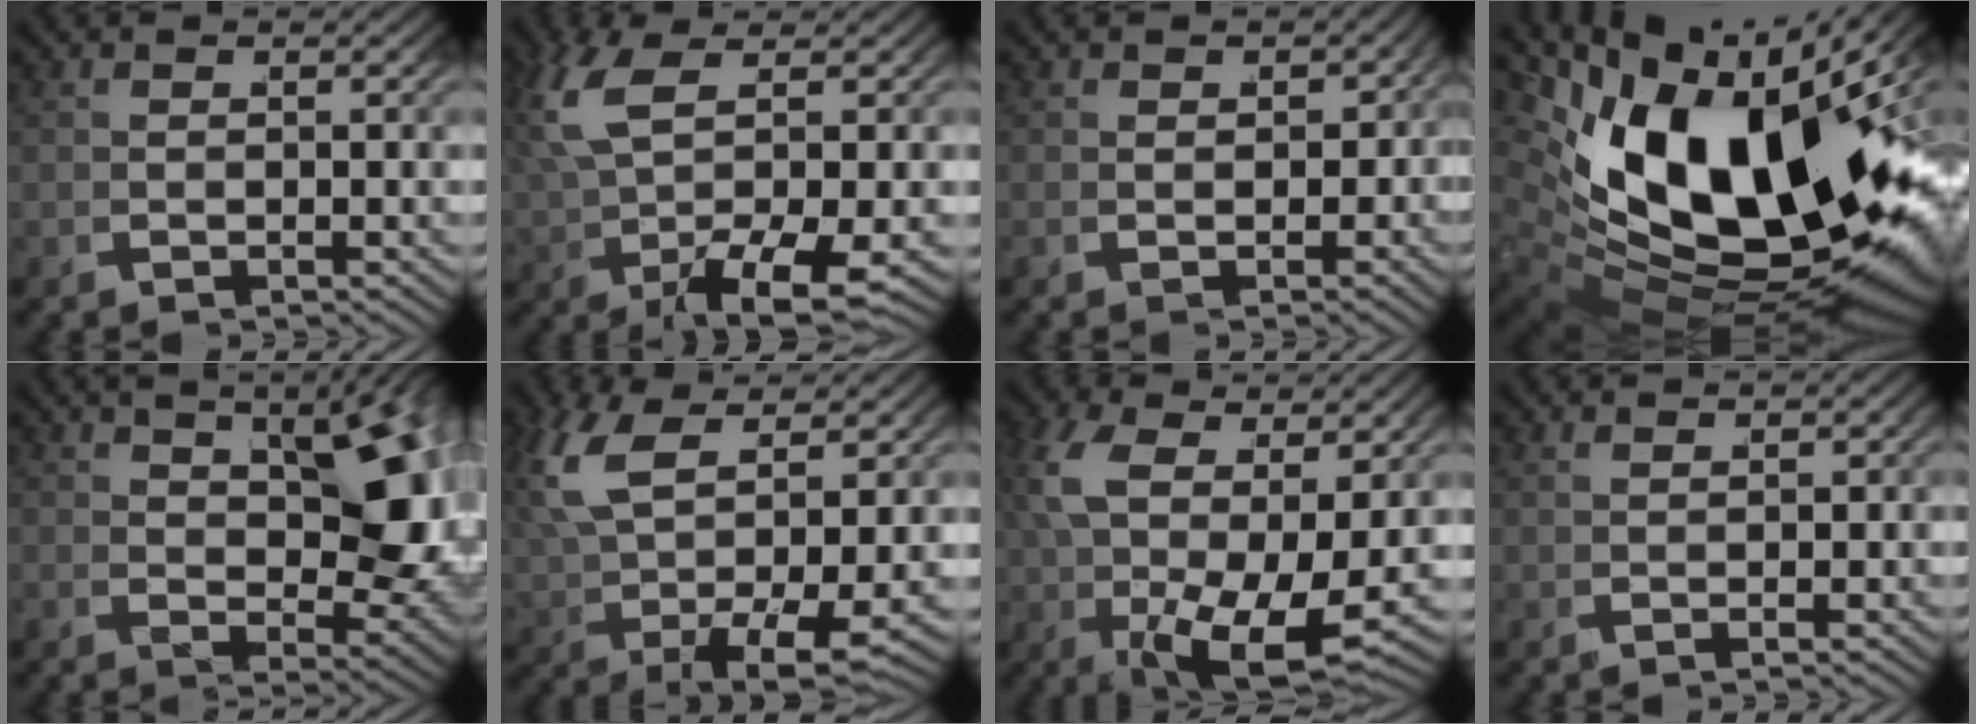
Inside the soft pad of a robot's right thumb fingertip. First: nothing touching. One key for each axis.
{"total": 6.3, "fx": 0.3, "fy": 2.4, "fz": 5.8, "tx": -0.127, "ty": -0.009, "tz": 0.022}
{"total": 2.4, "fx": -0.6, "fy": 2.0, "fz": 1.1, "tx": -0.018, "ty": -0.021, "tz": 0.003}
{"total": 28.4, "fx": -1.6, "fy": 17.1, "fz": 22.6, "tx": -0.399, "ty": -0.051, "tz": 0.011}
{"total": 8.3, "fx": 1.4, "fy": 3.6, "fz": 7.3, "tx": -0.086, "ty": -0.013, "tz": 0.038}
{"total": 7.5, "fx": 1.2, "fy": 3.8, "fz": 6.3, "tx": -0.154, "ty": -0.017, "tz": 0.043}
{"total": 9.6, "fx": -0.2, "fy": 4.8, "fz": 8.3, "tx": -0.175, "ty": -0.031, "tz": 0.017}
{"total": 0.7, "fx": 0.6, "fy": -0.2, "fz": 0.3, "tx": -0.006, "ty": 0.007, "tz": 0.013}